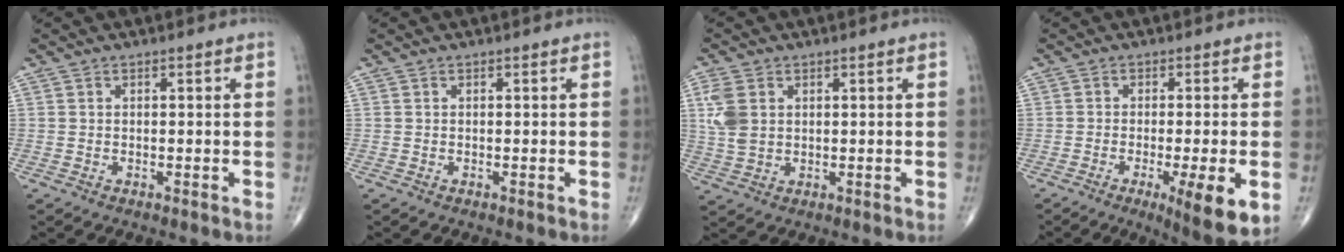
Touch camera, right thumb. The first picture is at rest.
{"total": 0.0}
{"total": 6.8, "force": [2.1, 4.4, 4.8], "torque": [-0.116, 0.000, 0.050]}
{"total": 9.7, "force": [-3.2, 1.8, 9.0], "torque": [-0.129, -0.017, -0.045]}